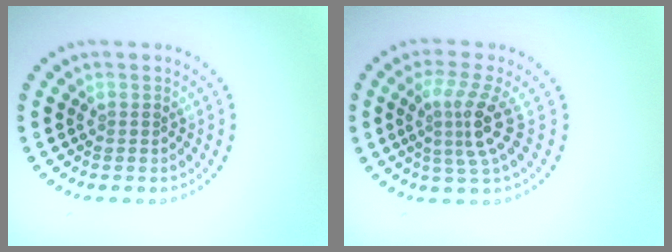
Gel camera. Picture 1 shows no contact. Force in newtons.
{"total": 3.8, "press": 2.7, "slide": 2.8}